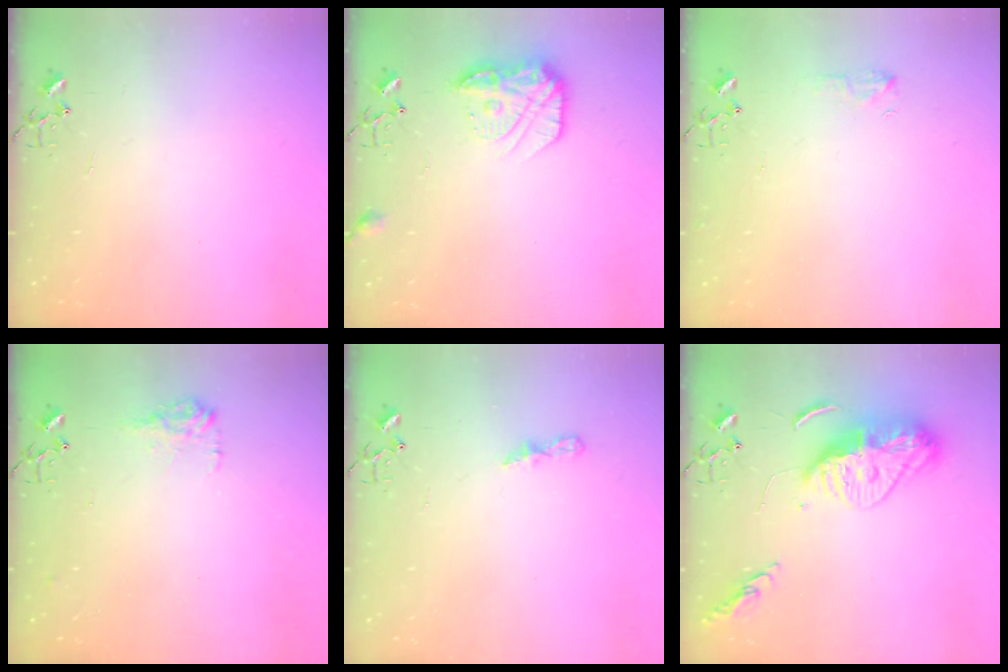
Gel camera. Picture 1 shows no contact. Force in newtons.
{"total": 14.1, "press": 14.1, "slide": 0.8}
{"total": 6.4, "press": 6.3, "slide": 0.9}
{"total": 9.2, "press": 9.2, "slide": 0.4}
{"total": 5.3, "press": 5.3, "slide": 0.6}
{"total": 15.2, "press": 15.2, "slide": 1.3}